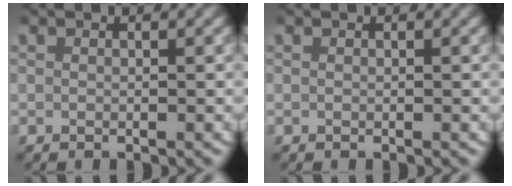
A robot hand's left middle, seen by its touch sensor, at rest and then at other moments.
{"total": 0.0}